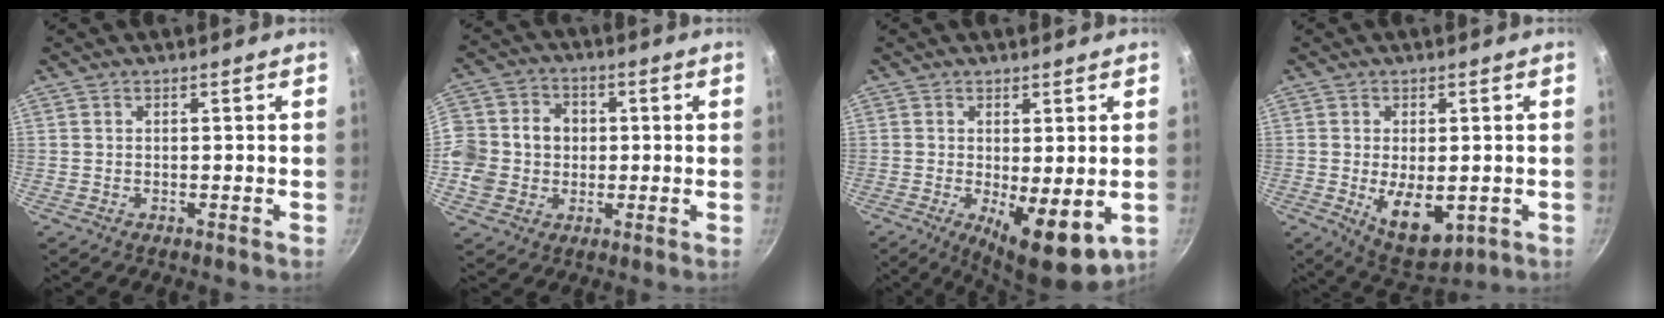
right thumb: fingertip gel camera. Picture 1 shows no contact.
{"total": 15.0, "force": [-0.4, 13.0, 7.5], "torque": [-0.144, 0.030, -0.004]}
{"total": 11.6, "force": [-3.2, 4.2, 10.4], "torque": [-0.144, -0.024, -0.032]}
{"total": 9.8, "force": [-2.1, 5.2, 8.1], "torque": [-0.114, -0.012, -0.017]}